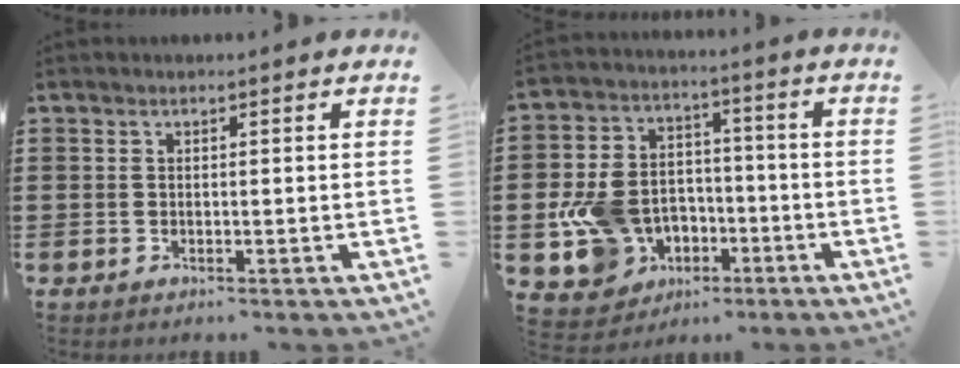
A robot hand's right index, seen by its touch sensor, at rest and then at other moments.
{"total": 10.6, "force": [-2.9, 9.0, 4.9], "torque": [-0.140, 0.026, -0.047]}